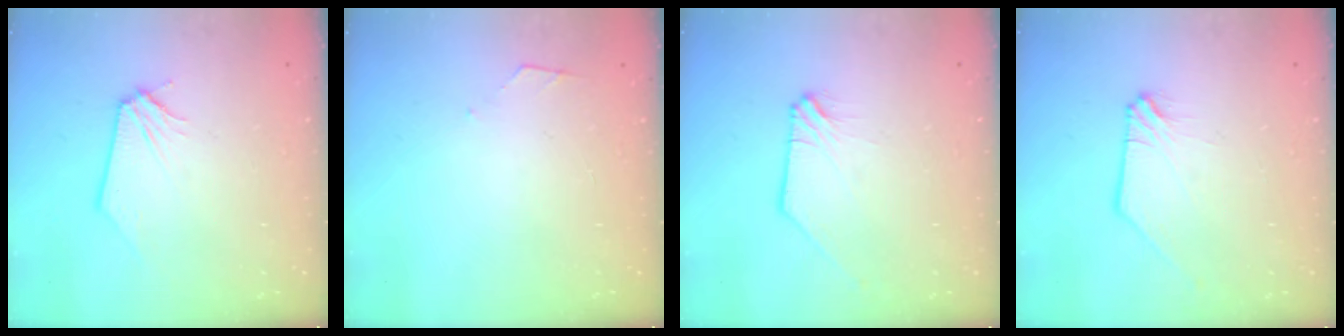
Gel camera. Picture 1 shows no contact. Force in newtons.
{"total": 2.7, "press": 2.6, "slide": 0.4}
{"total": 0.9, "press": 0.8, "slide": 0.2}
{"total": 0.5, "press": 0.5, "slide": 0.2}